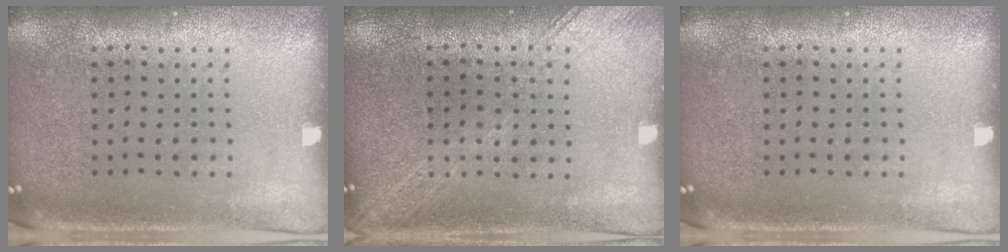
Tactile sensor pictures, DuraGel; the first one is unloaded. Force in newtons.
{"total": 1.7, "press": 1.7, "slide": 0.2}
{"total": 0.0}